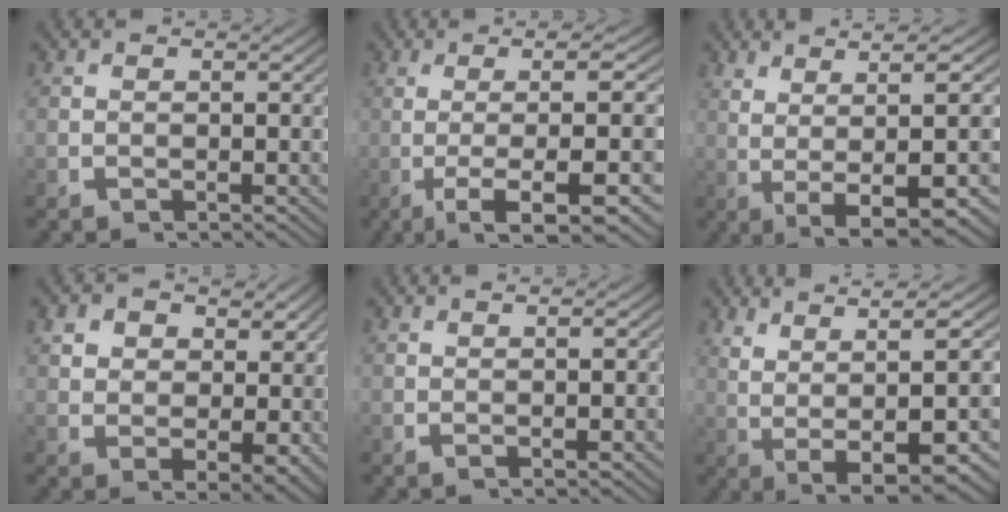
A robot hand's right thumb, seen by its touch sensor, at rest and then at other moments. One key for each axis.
{"total": 8.9, "fx": -2.5, "fy": 2.5, "fz": 8.1, "tx": -0.155, "ty": -0.024, "tz": -0.017}
{"total": 8.7, "fx": 0.1, "fy": 2.9, "fz": 8.2, "tx": -0.135, "ty": -0.008, "tz": 0.019}
{"total": 5.4, "fx": 1.6, "fy": 3.8, "fz": 3.4, "tx": -0.059, "ty": -0.027, "tz": 0.041}
{"total": 0.9, "fx": 0.4, "fy": -0.1, "fz": 0.8, "tx": -0.018, "ty": 0.001, "tz": 0.010}
{"total": 10.2, "fx": 1.2, "fy": 4.7, "fz": 9.0, "tx": -0.152, "ty": -0.010, "tz": 0.033}